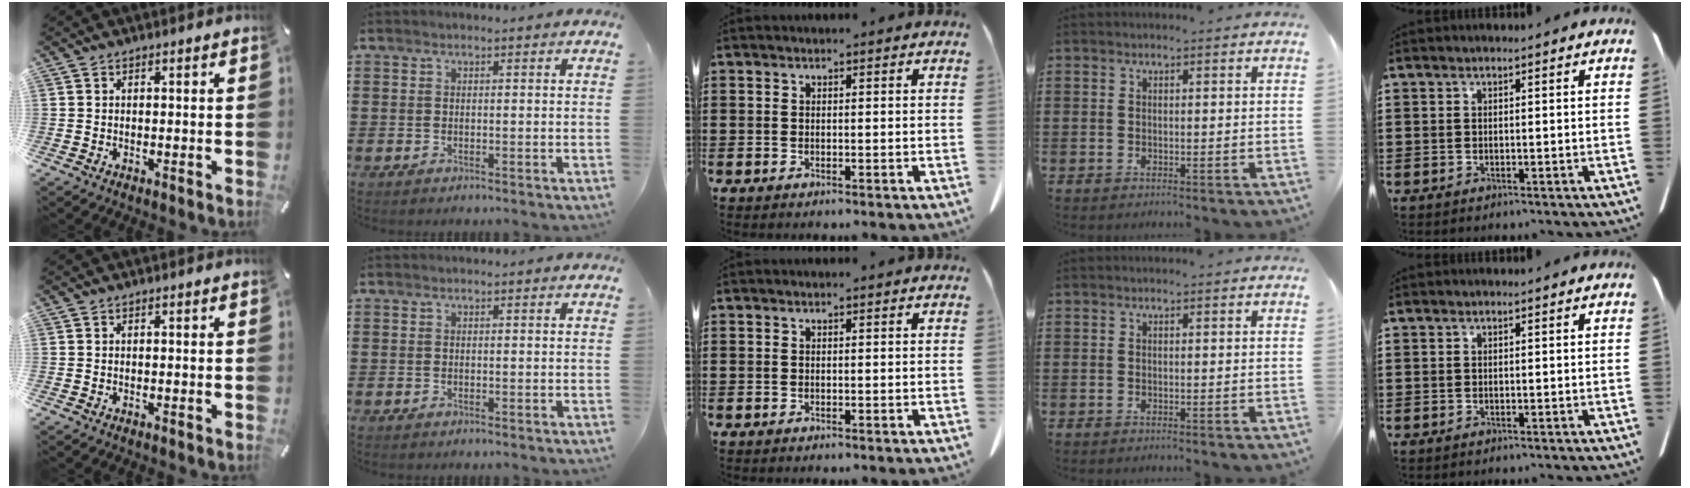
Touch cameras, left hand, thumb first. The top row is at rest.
{}